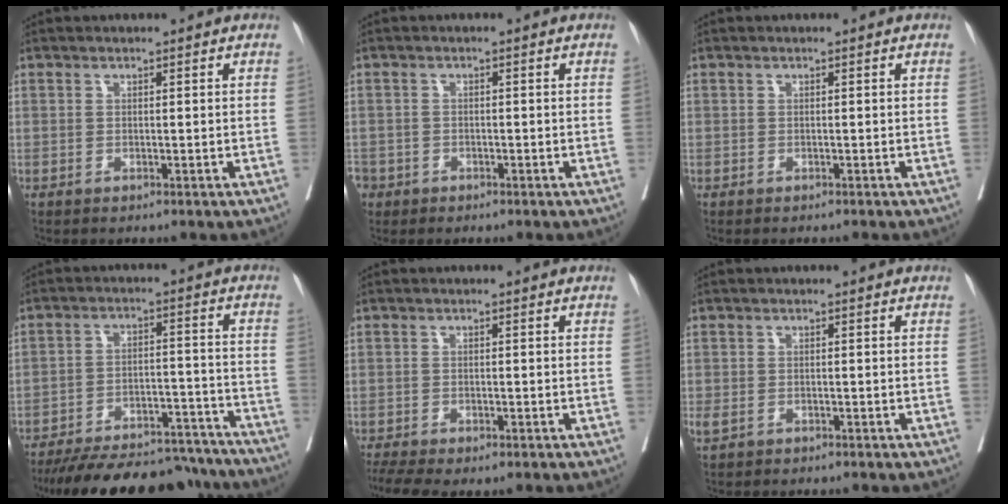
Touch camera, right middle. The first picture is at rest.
{"total": 3.8, "force": [-2.3, 3.0, 0.6], "torque": [-0.017, 0.005, -0.047]}
{"total": 1.1, "force": [-1.1, 0.2, 0.3], "torque": [-0.006, -0.002, -0.015]}
{"total": 23.1, "force": [-20.8, 6.1, 7.9], "torque": [-0.113, 0.002, -0.289]}
{"total": 6.8, "force": [-4.9, 2.3, 4.1], "torque": [-0.076, -0.007, -0.080]}
{"total": 1.5, "force": [-0.9, 0.8, 0.9], "torque": [-0.026, -0.001, -0.014]}